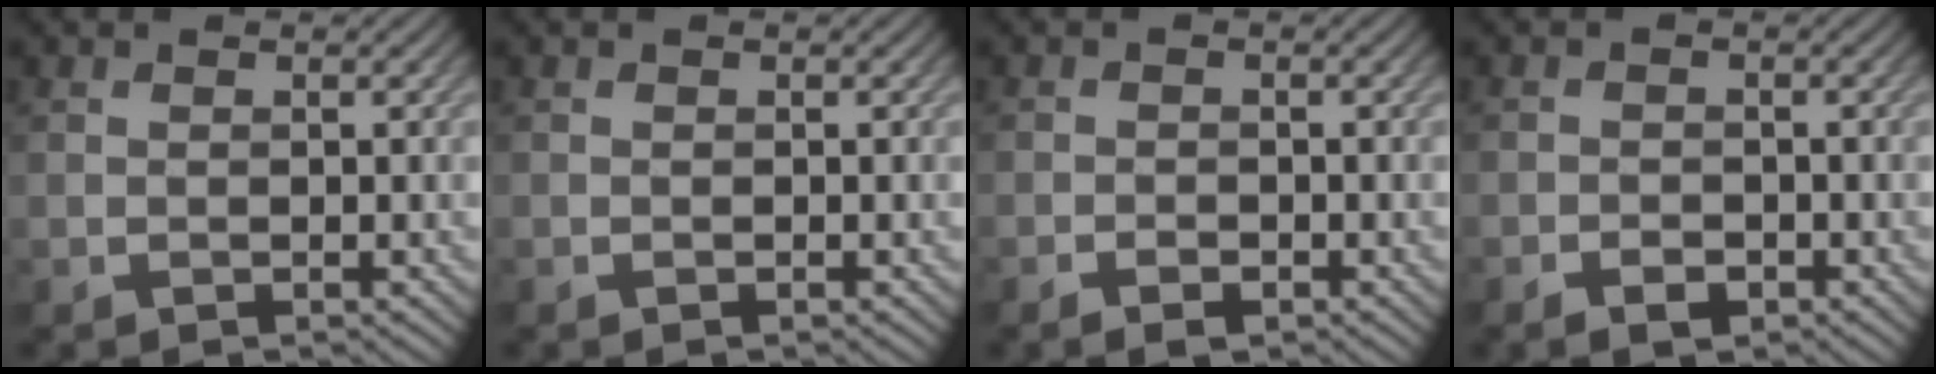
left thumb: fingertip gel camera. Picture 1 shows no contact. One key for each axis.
{"total": 0.0}
{"total": 1.6, "fx": -1.1, "fy": 0.8, "fz": 0.9, "tx": -0.013, "ty": -0.001, "tz": -0.019}
{"total": 1.8, "fx": -1.1, "fy": 1.0, "fz": 1.0, "tx": -0.015, "ty": -0.001, "tz": -0.021}